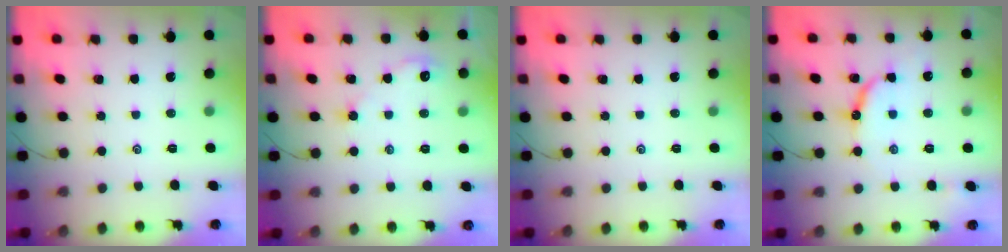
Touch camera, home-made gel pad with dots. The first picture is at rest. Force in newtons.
{"total": 2.5, "press": 2.5, "slide": 0.4}
{"total": 0.0}
{"total": 10.5, "press": 10.4, "slide": 0.8}